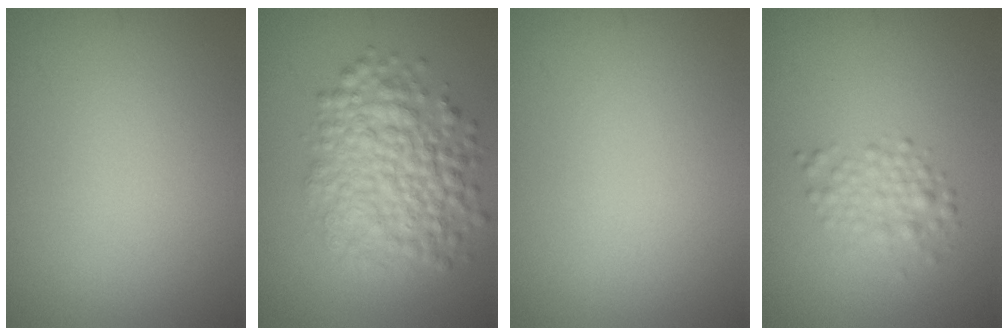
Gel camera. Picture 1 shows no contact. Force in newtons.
{"total": 7.0, "press": 7.0, "slide": 0.2}
{"total": 0.0}
{"total": 2.2, "press": 2.2, "slide": 0.1}